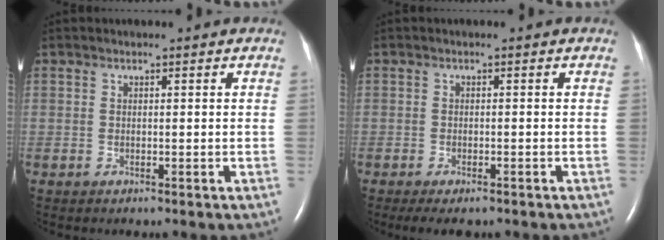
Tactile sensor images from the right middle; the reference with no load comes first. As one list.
[{"total": 3.8, "force": [-2.8, 1.2, 2.3], "torque": [-0.036, -0.010, -0.040]}]